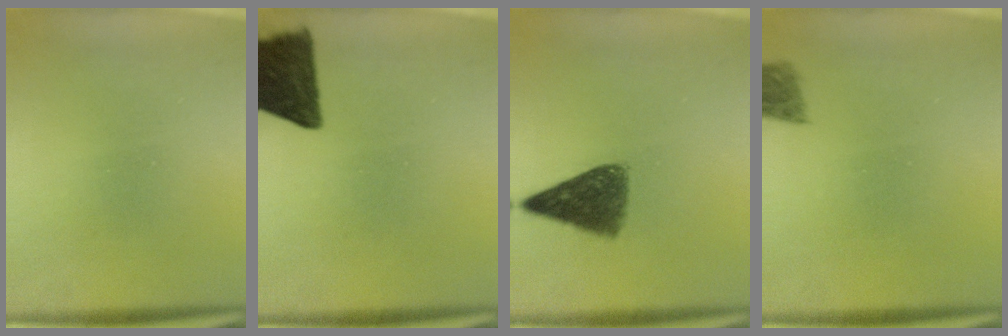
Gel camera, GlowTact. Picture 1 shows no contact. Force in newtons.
{"total": 12.9}
{"total": 7.0}
{"total": 2.7}